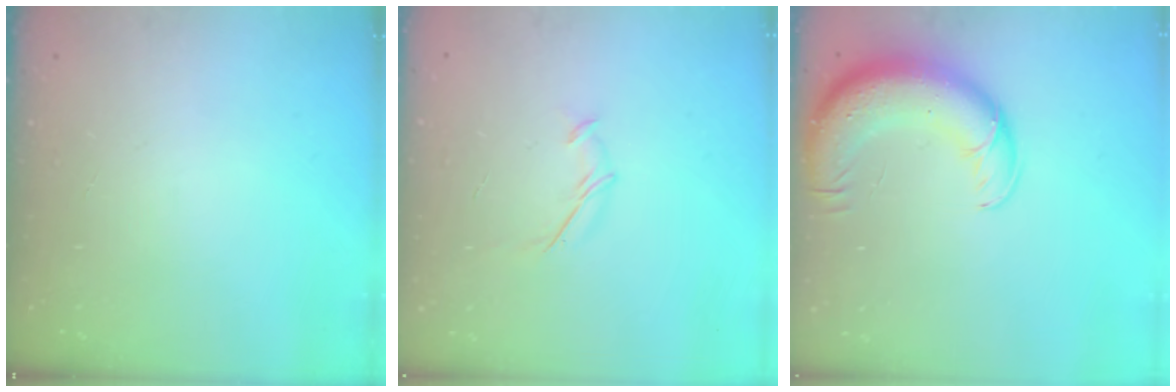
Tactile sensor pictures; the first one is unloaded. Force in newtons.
{"total": 5.5, "press": 5.5, "slide": 0.8}
{"total": 13.5, "press": 13.1, "slide": 3.4}